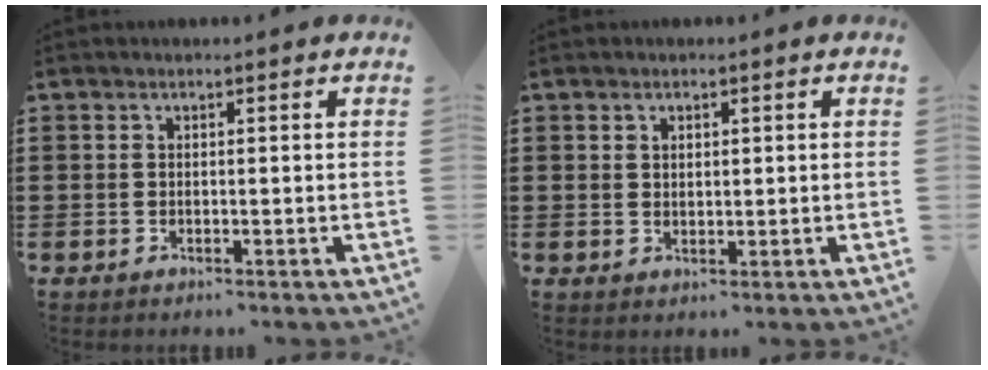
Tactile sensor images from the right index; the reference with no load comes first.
{"total": 1.3, "force": [0.8, 0.9, 0.5], "torque": [-0.010, 0.004, 0.016]}